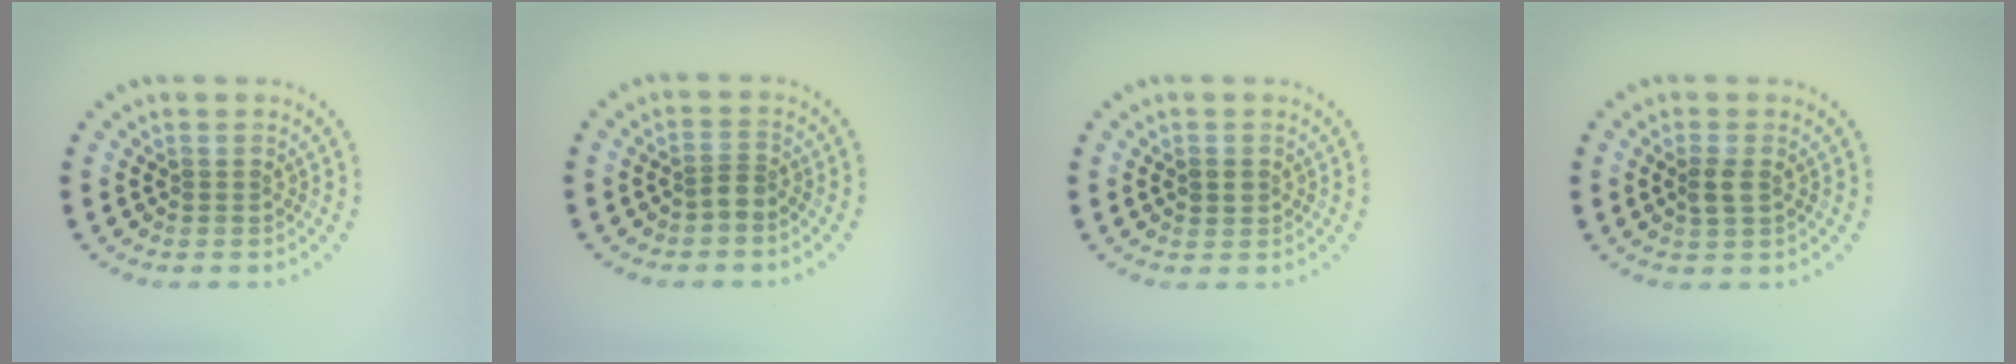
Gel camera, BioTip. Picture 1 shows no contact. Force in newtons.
{"total": 0.9, "press": 0.6, "slide": 0.7}
{"total": 1.2, "press": 1.1, "slide": 0.3}
{"total": 1.6, "press": 1.6, "slide": 0.2}